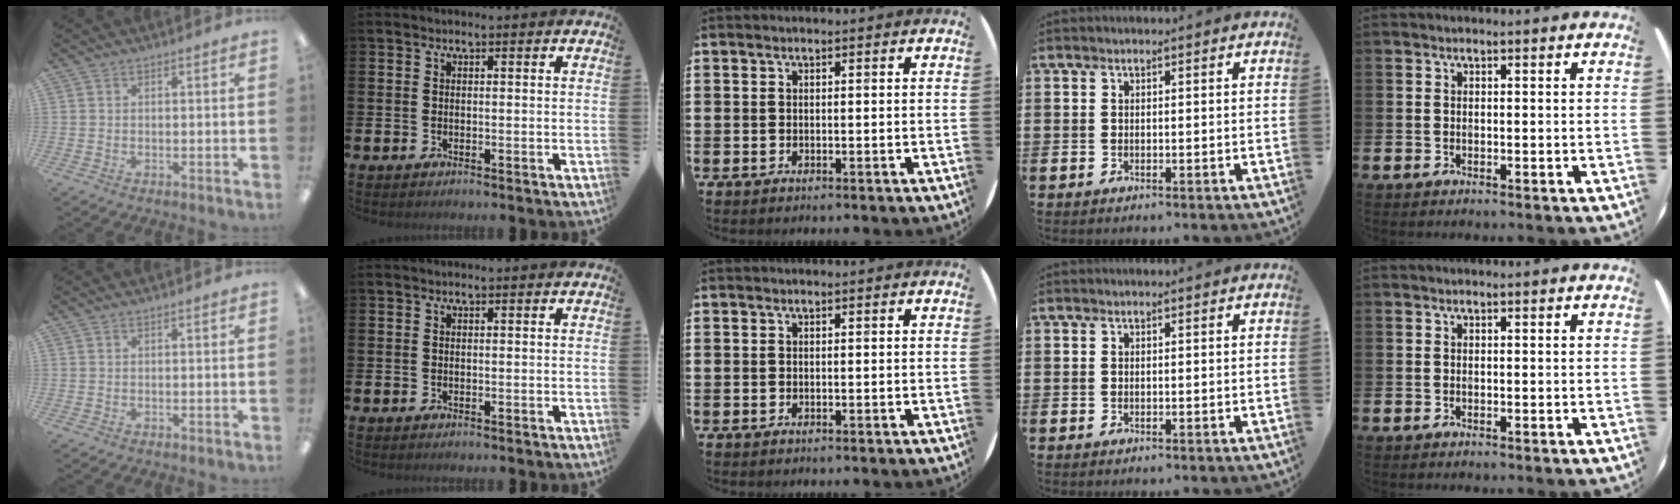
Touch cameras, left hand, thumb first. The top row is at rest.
{}